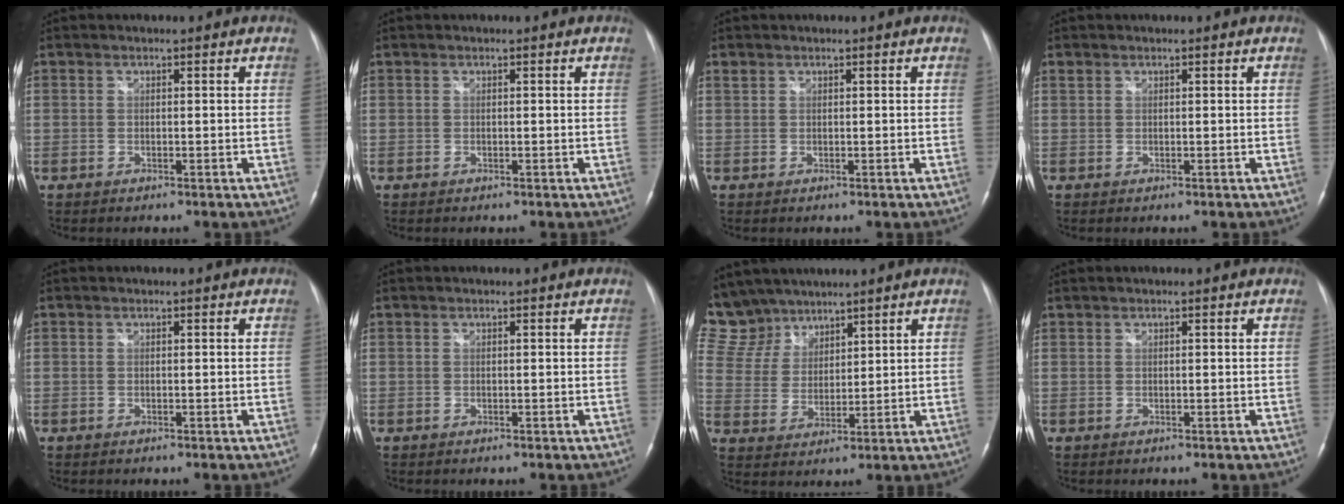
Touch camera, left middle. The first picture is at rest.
{"total": 0.0}
{"total": 0.6, "force": [0.5, 0.4, 0.1], "torque": [-0.006, 0.009, 0.010]}
{"total": 0.5, "force": [0.4, 0.3, 0.1], "torque": [-0.007, 0.009, 0.009]}
{"total": 0.0}
{"total": 0.0}
{"total": 10.7, "force": [9.3, 5.3, 0.8], "torque": [-0.032, 0.017, 0.197]}
{"total": 0.0}